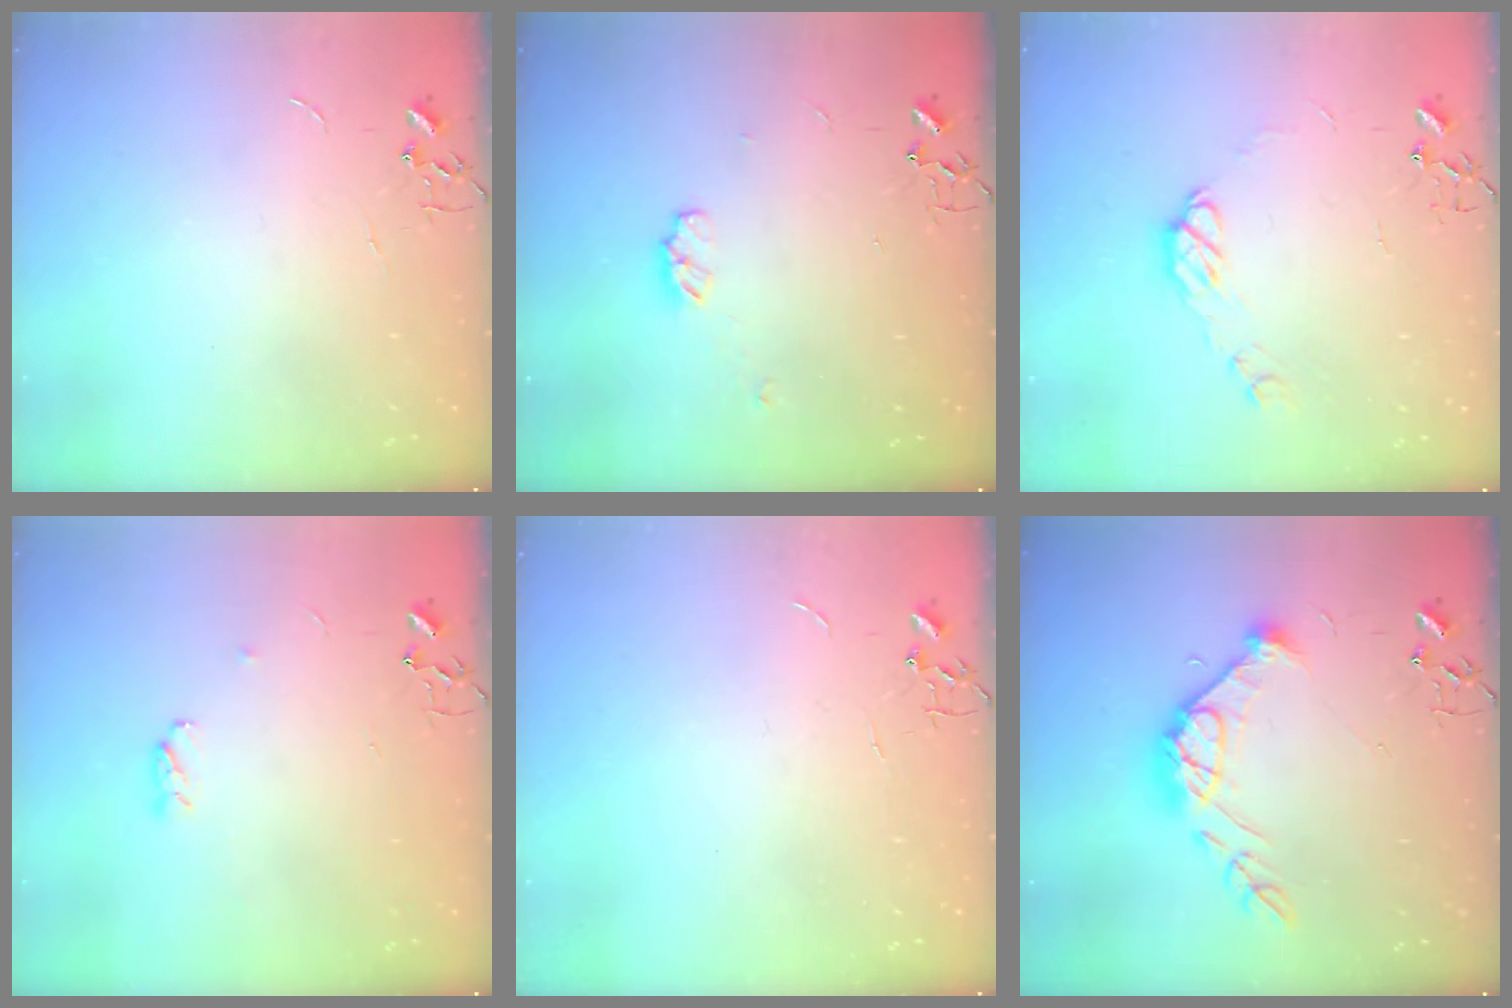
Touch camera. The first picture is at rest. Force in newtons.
{"total": 5.0, "press": 5.0, "slide": 0.6}
{"total": 8.1, "press": 8.1, "slide": 0.2}
{"total": 3.8, "press": 3.8, "slide": 0.6}
{"total": 0.0}
{"total": 15.3, "press": 15.3, "slide": 0.9}